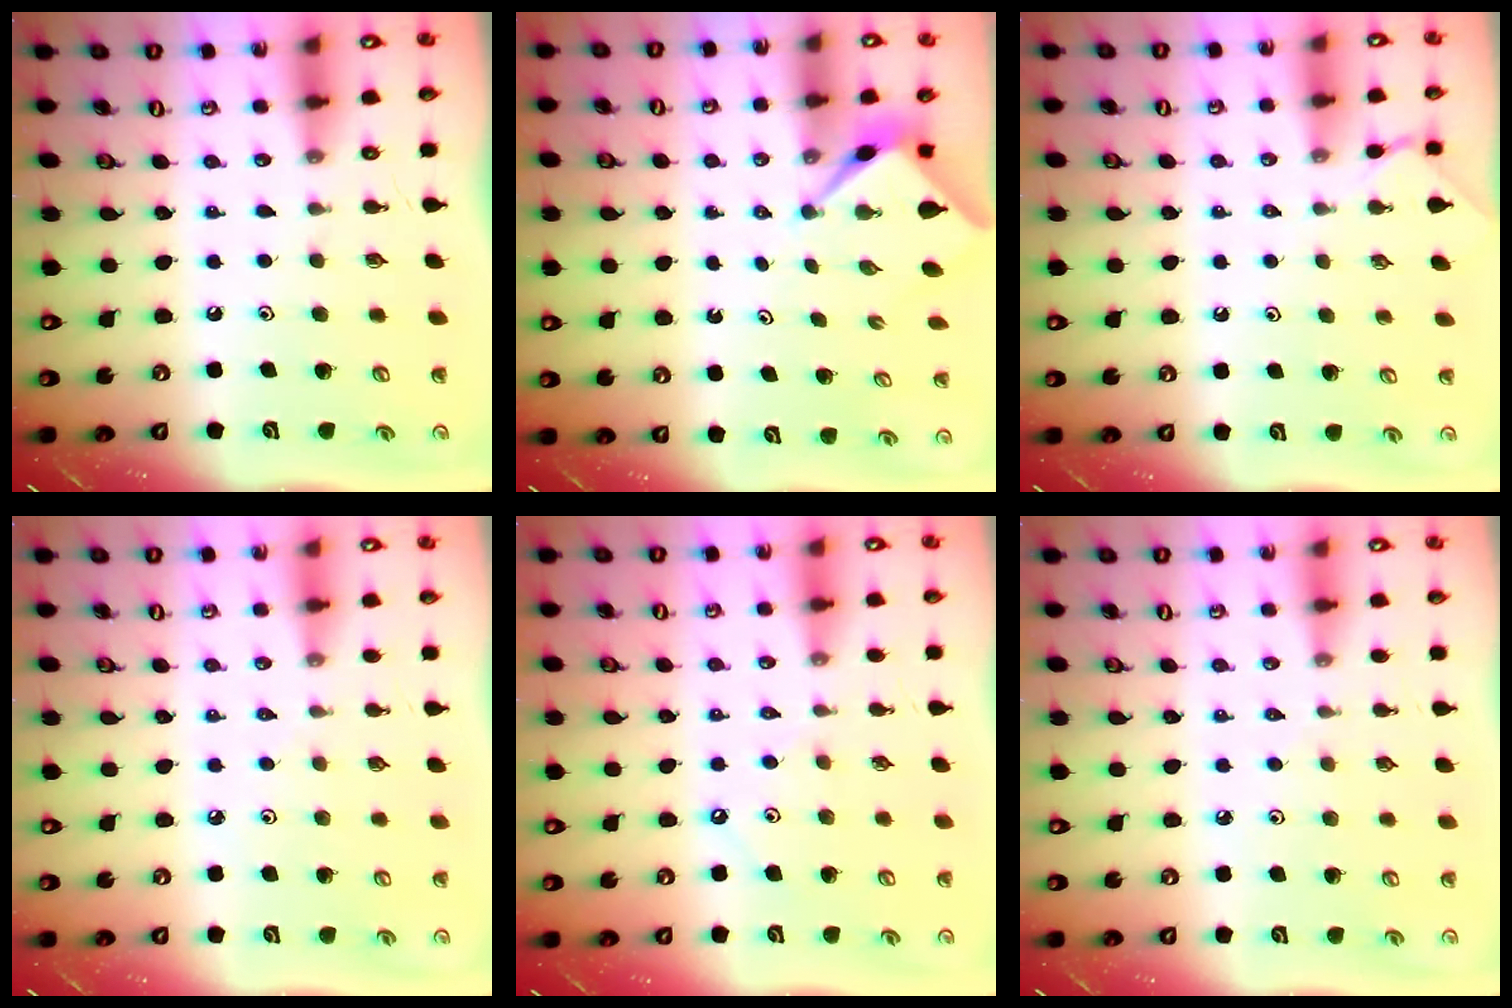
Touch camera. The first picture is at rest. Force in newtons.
{"total": 2.6, "press": 2.6, "slide": 0.3}
{"total": 1.9, "press": 1.9, "slide": 0.4}
{"total": 1.9, "press": 1.8, "slide": 0.4}
{"total": 4.2, "press": 4.1, "slide": 0.6}
{"total": 1.7, "press": 1.6, "slide": 0.4}